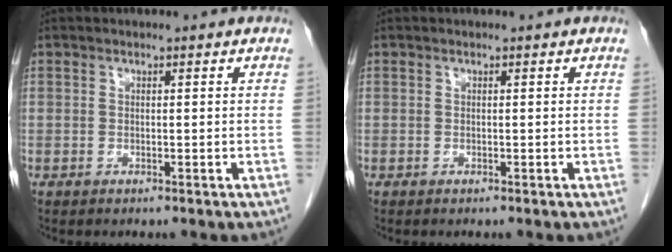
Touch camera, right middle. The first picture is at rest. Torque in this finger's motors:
{"motor_torque": [0.38, -0.15, 0.05, 0.00]}